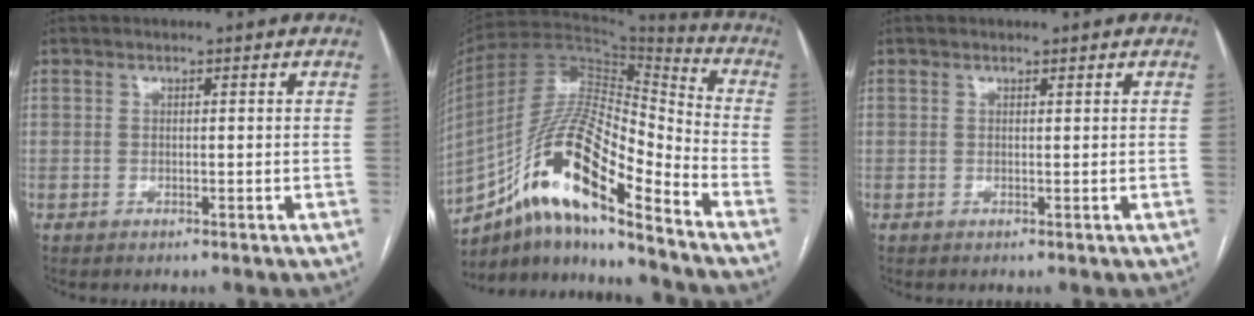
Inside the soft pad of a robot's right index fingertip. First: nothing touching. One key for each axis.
{"total": 19.0, "fx": -11.2, "fy": 3.3, "fz": 15.1, "tx": -0.293, "ty": 0.006, "tz": -0.197}
{"total": 0.0}